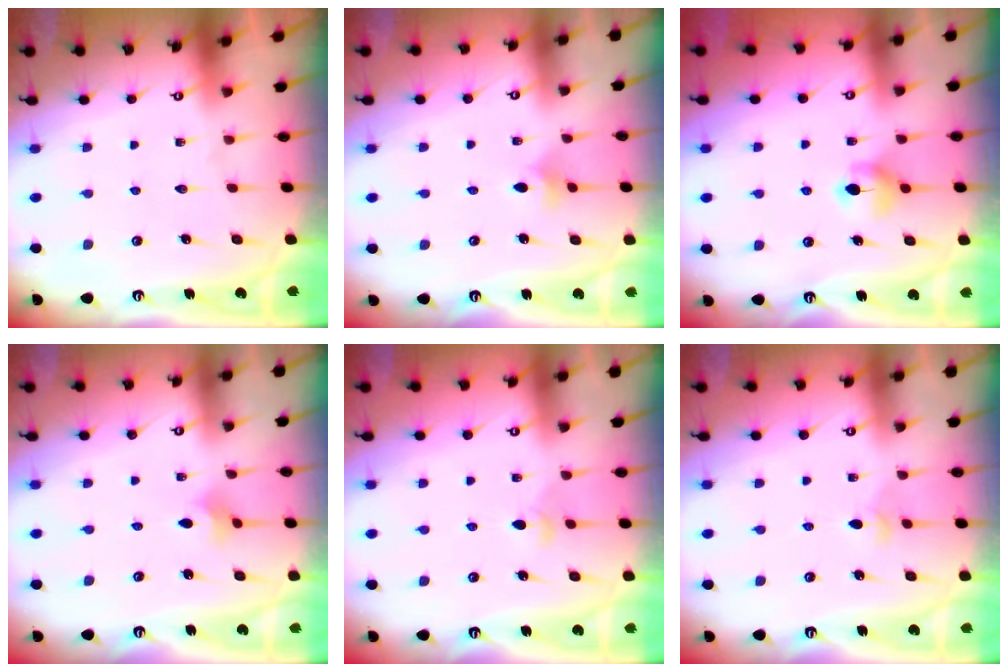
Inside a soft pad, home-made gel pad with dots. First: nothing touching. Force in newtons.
{"total": 4.0, "press": 4.0, "slide": 0.8}
{"total": 5.9, "press": 5.9, "slide": 0.8}
{"total": 3.4, "press": 3.4, "slide": 0.4}
{"total": 3.8, "press": 3.7, "slide": 0.8}
{"total": 4.2, "press": 4.1, "slide": 0.9}